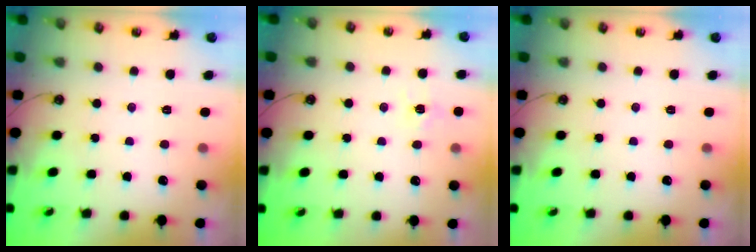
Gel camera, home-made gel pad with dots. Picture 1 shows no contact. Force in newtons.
{"total": 5.8, "press": 5.8, "slide": 0.6}
{"total": 0.0}